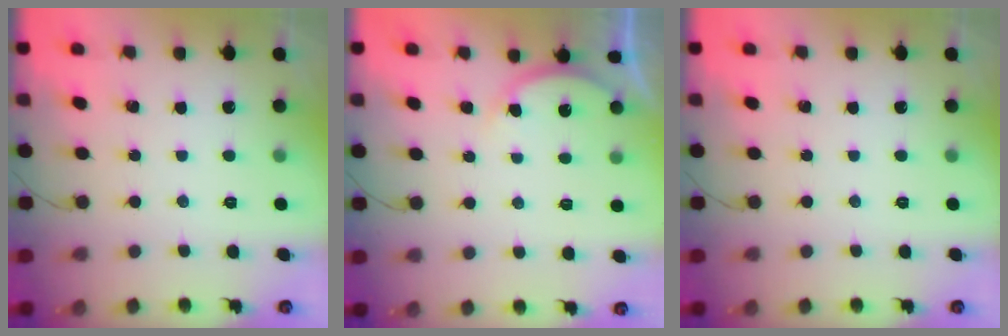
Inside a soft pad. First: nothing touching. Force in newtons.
{"total": 3.8, "press": 3.8, "slide": 0.6}
{"total": 0.0}